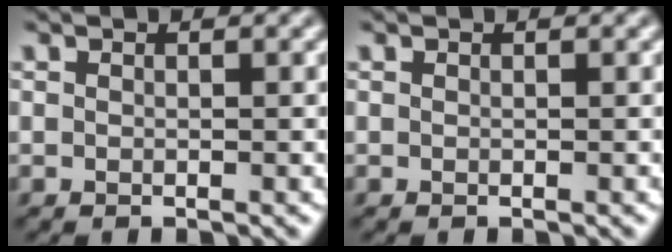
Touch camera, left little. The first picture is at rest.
{"total": 0.0}